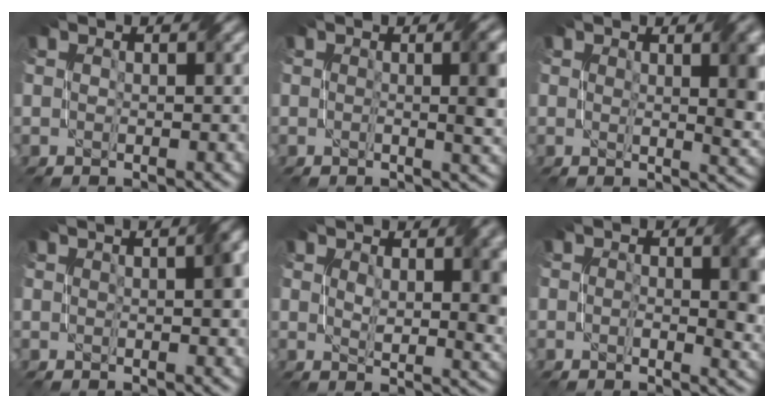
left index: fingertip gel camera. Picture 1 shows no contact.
{"total": 4.5, "force": [0.4, 1.2, 4.3], "torque": [-0.046, 0.007, 0.003]}
{"total": 4.6, "force": [1.3, 1.3, 4.3], "torque": [-0.047, 0.000, 0.022]}
{"total": 2.7, "force": [0.6, 0.7, 2.6], "torque": [-0.035, 0.012, 0.008]}
{"total": 5.3, "force": [1.7, 2.1, 4.5], "torque": [-0.064, -0.003, 0.034]}
{"total": 4.0, "force": [0.1, 1.6, 3.6], "torque": [-0.050, -0.002, 0.000]}